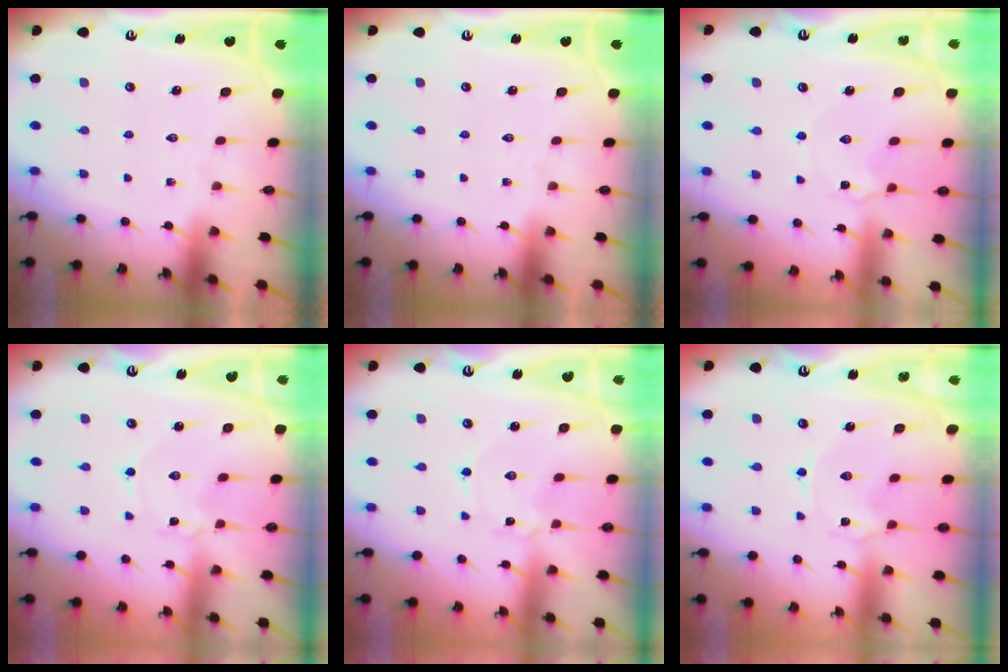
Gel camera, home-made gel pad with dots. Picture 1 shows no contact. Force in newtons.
{"total": 0.0}
{"total": 3.8, "press": 3.8, "slide": 0.5}
{"total": 0.9, "press": 0.9, "slide": 0.0}
{"total": 0.9, "press": 0.9, "slide": 0.0}
{"total": 0.7, "press": 0.6, "slide": 0.3}